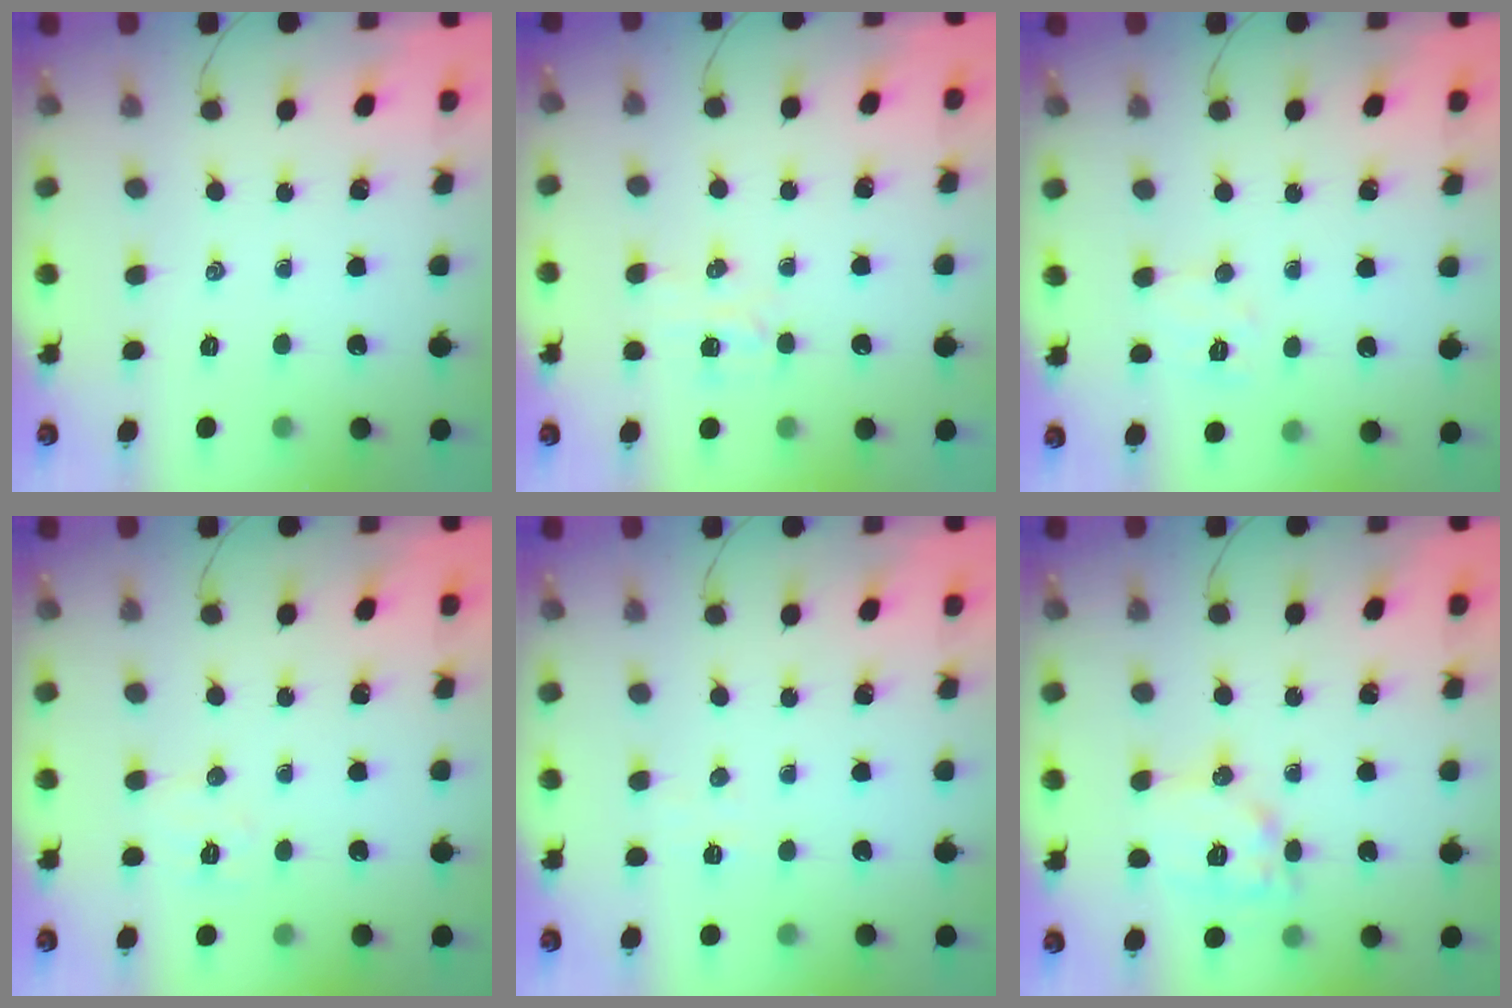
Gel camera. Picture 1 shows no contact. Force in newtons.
{"total": 3.8, "press": 3.7, "slide": 0.9}
{"total": 6.8, "press": 6.6, "slide": 1.3}
{"total": 5.1, "press": 5.0, "slide": 1.0}
{"total": 2.8, "press": 2.7, "slide": 0.8}
{"total": 12.3, "press": 12.3, "slide": 0.6}